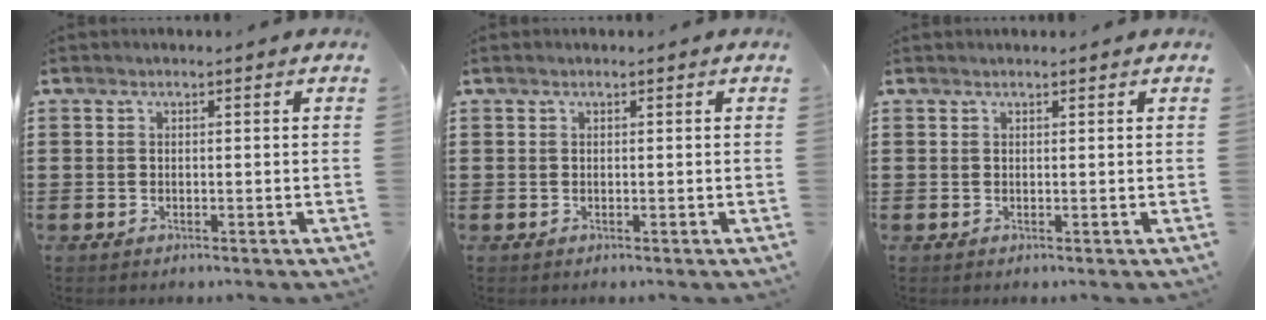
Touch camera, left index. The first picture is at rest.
{"total": 0.0}
{"total": 0.7, "force": [0.7, 0.1, 0.1], "torque": [-0.003, 0.000, 0.013]}